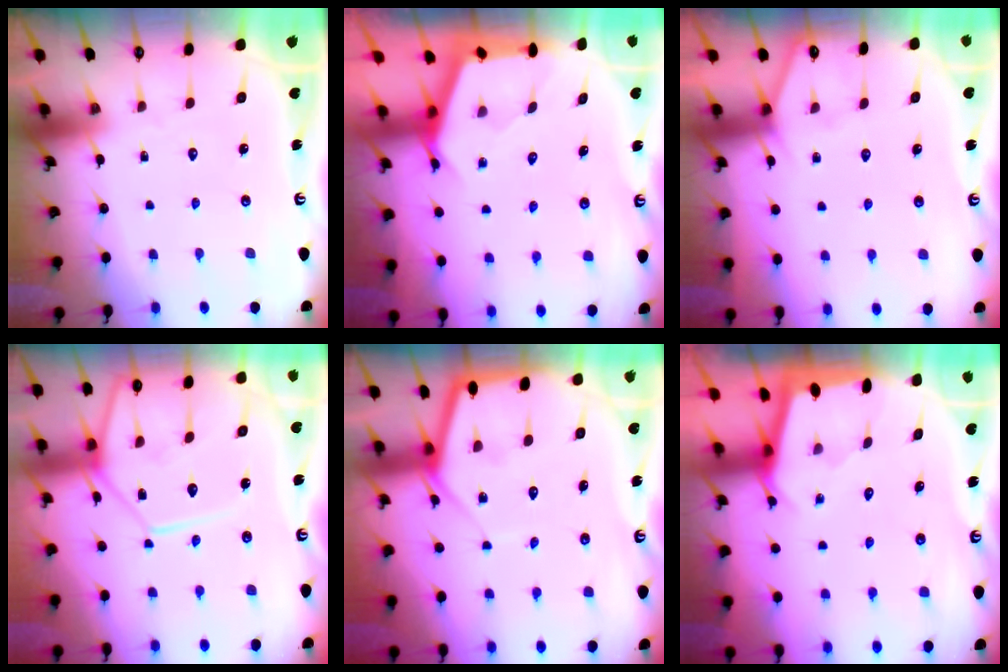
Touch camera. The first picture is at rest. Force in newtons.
{"total": 2.7, "press": 2.7, "slide": 0.3}
{"total": 2.9, "press": 2.9, "slide": 0.3}
{"total": 12.1, "press": 12.1, "slide": 1.2}
{"total": 6.7, "press": 6.7, "slide": 0.6}
{"total": 1.7, "press": 1.7, "slide": 0.3}